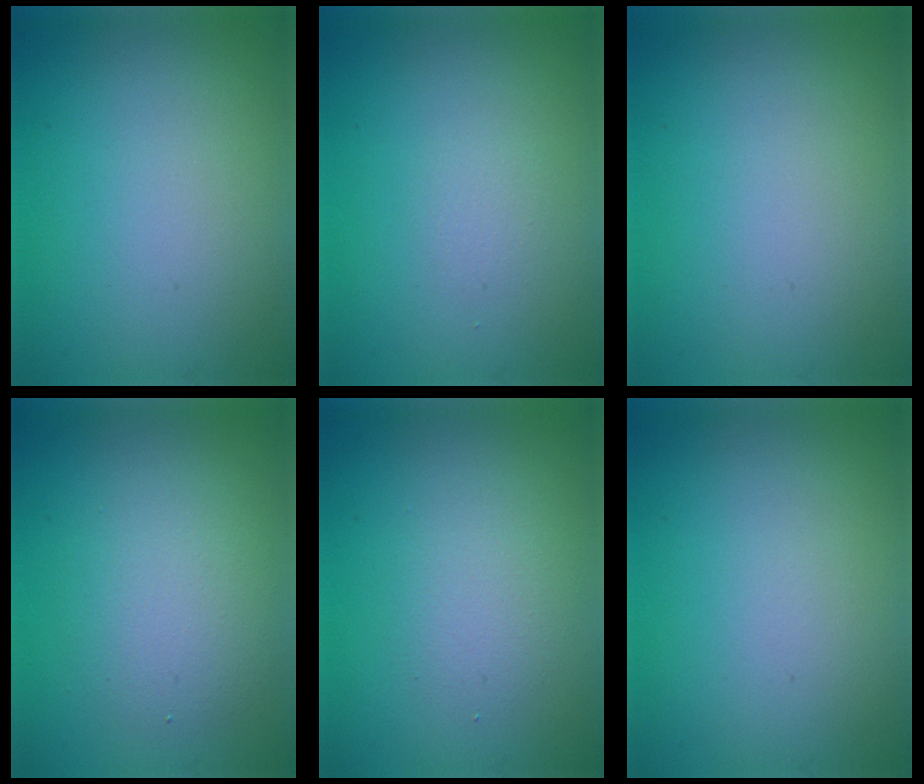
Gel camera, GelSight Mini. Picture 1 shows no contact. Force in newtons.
{"total": 0.8, "press": 0.8, "slide": 0.0}
{"total": 0.0}
{"total": 3.6, "press": 3.6, "slide": 0.2}
{"total": 2.1, "press": 2.1, "slide": 0.2}
{"total": 0.0}